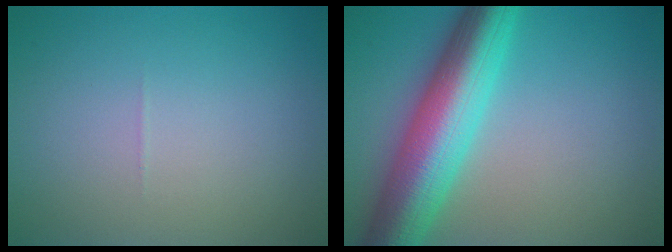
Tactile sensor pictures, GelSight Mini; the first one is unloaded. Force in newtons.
{"total": 10.0, "press": 10.0, "slide": 0.4}